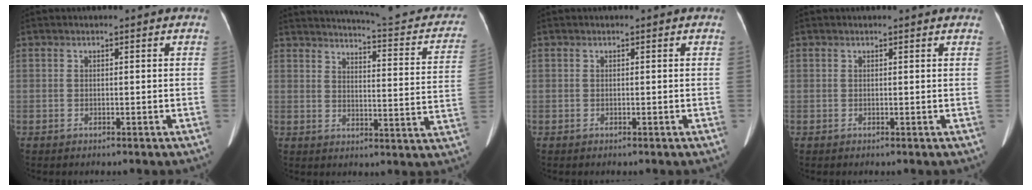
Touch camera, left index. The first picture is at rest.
{"total": 19.6, "force": [17.1, 3.7, 8.9], "torque": [-0.109, -0.028, 0.190]}
{"total": 0.0}
{"total": 1.8, "force": [1.7, 0.2, 0.5], "torque": [-0.012, 0.007, 0.017]}